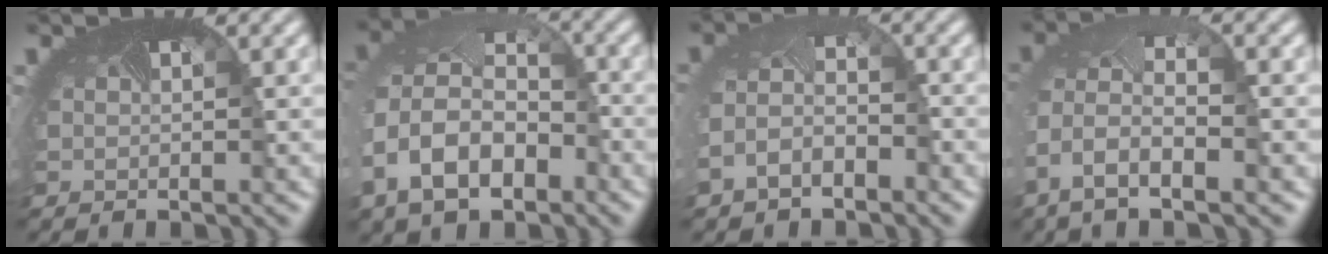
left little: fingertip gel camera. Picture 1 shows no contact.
{"total": 11.3, "force": [-3.1, 8.3, 6.9], "torque": [-0.159, -0.017, -0.044]}
{"total": 3.2, "force": [-2.0, 2.1, 1.4], "torque": [-0.047, -0.008, -0.047]}
{"total": 7.3, "force": [-2.5, 3.9, 5.7], "torque": [-0.146, -0.021, -0.038]}